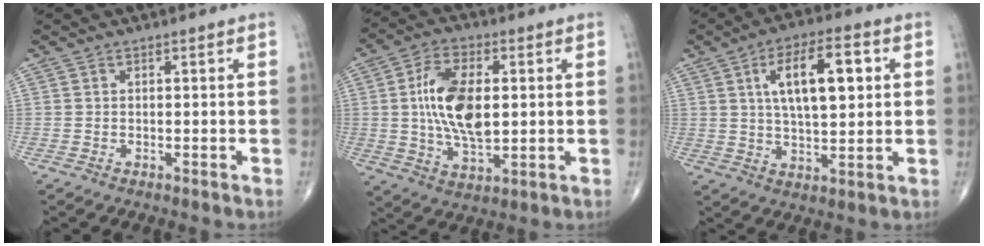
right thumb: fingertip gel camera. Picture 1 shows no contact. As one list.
[{"total": 13.9, "force": [1.3, 7.1, 11.8], "torque": [-0.212, -0.003, 0.025]}, {"total": 13.3, "force": [3.5, 5.5, 11.6], "torque": [-0.179, 0.002, 0.060]}]